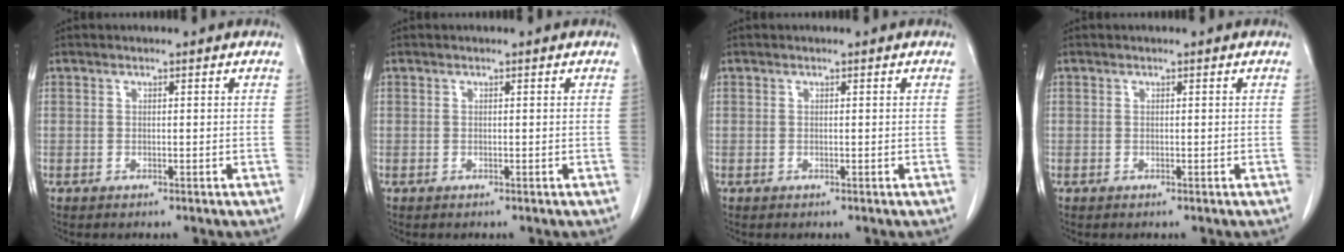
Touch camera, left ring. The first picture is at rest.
{"total": 0.0}
{"total": 0.0}
{"total": 0.0}